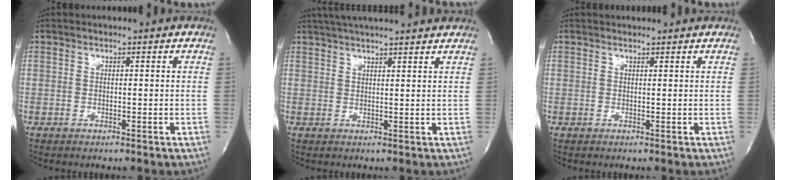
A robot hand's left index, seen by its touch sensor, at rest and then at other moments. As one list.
[{"total": 13.2, "force": [11.9, 0.7, 5.8], "torque": [-0.101, 0.035, 0.164]}, {"total": 2.5, "force": [2.4, 0.2, 0.3], "torque": [-0.015, 0.013, 0.031]}]